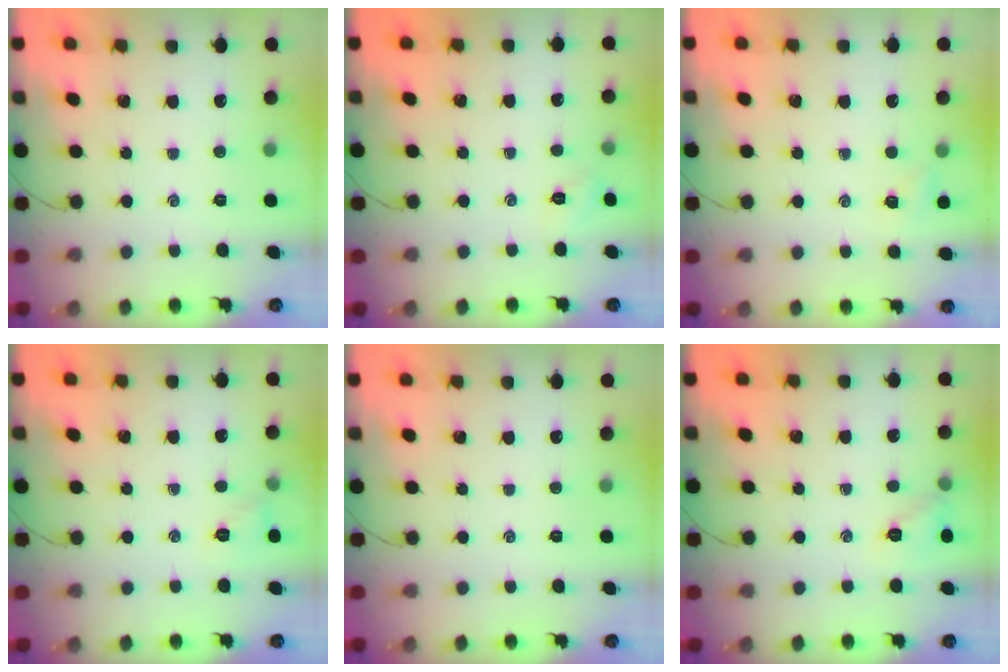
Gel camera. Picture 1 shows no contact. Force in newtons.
{"total": 2.5, "press": 2.4, "slide": 0.7}
{"total": 3.1, "press": 3.0, "slide": 1.0}
{"total": 5.7, "press": 5.6, "slide": 1.2}
{"total": 0.0}
{"total": 6.9, "press": 6.8, "slide": 1.2}